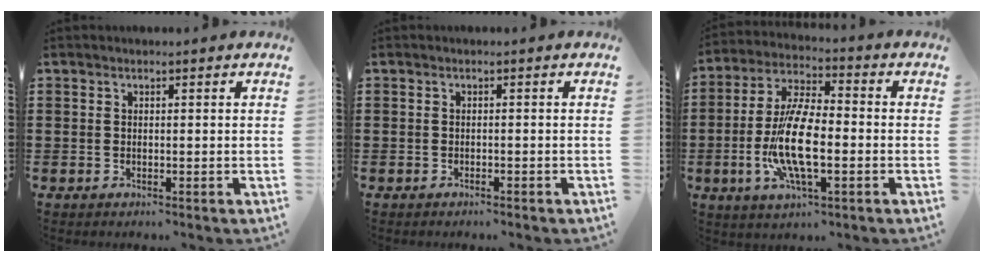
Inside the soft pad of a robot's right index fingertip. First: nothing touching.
{"total": 0.6, "force": [-0.6, 0.0, 0.1], "torque": [-0.003, -0.002, -0.012]}
{"total": 11.3, "force": [-2.6, 4.2, 10.1], "torque": [-0.230, -0.012, -0.053]}